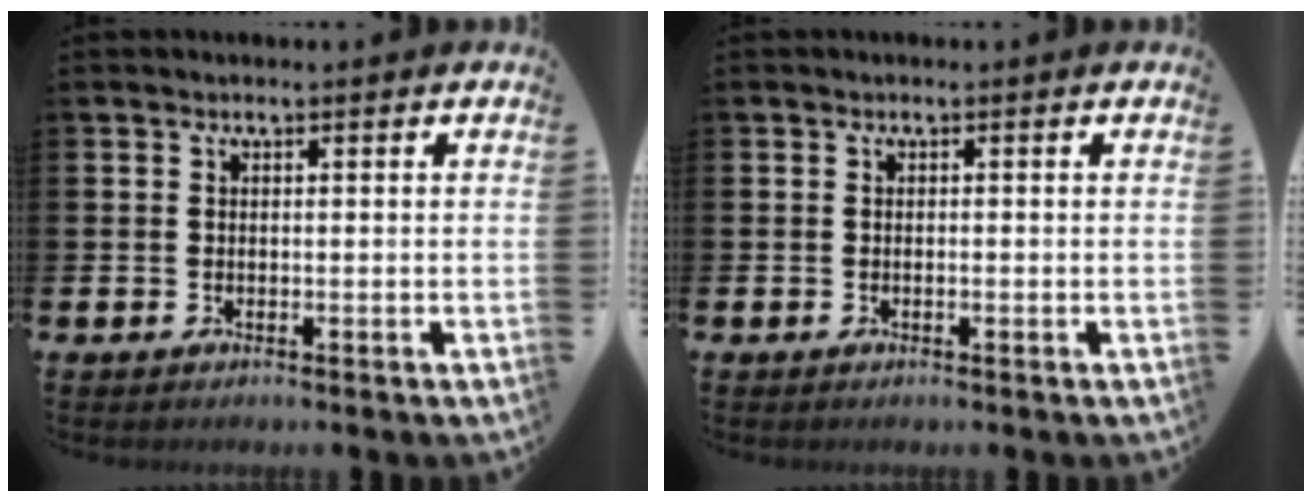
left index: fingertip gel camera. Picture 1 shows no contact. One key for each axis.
{"total": 0.0}